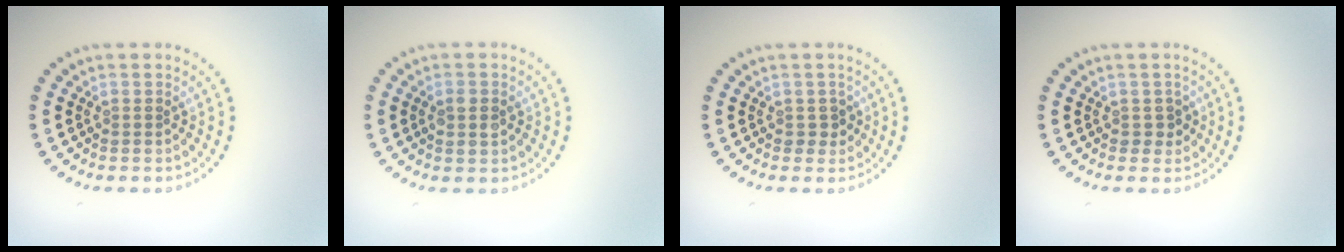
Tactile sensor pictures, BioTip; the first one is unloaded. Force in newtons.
{"total": 1.5, "press": 1.5, "slide": 0.2}
{"total": 1.2, "press": 1.0, "slide": 0.6}
{"total": 1.1, "press": 1.0, "slide": 0.5}